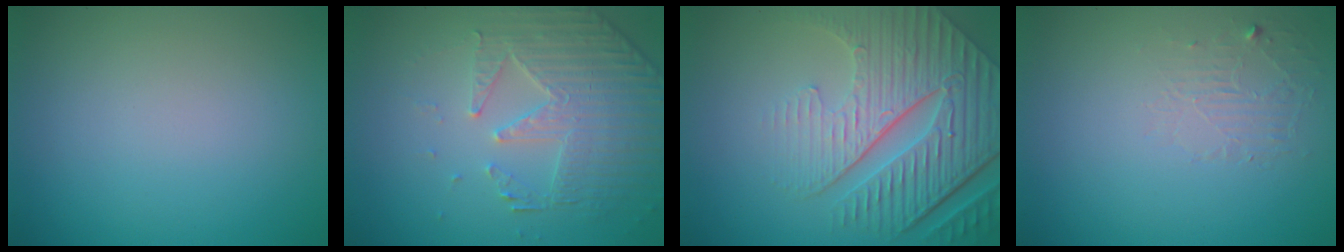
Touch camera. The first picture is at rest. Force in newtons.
{"total": 5.0, "press": 3.7, "slide": 3.4}
{"total": 9.0, "press": 6.2, "slide": 6.5}
{"total": 1.4, "press": 0.1, "slide": 1.4}